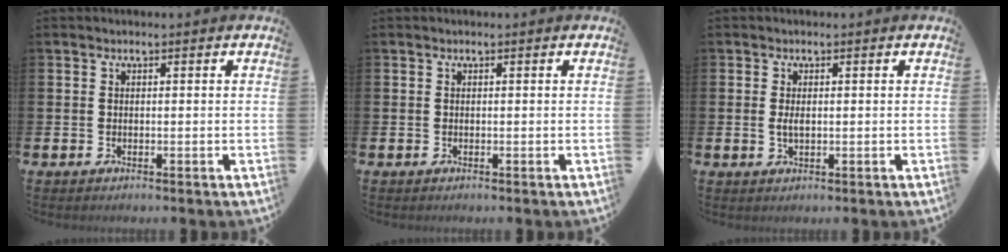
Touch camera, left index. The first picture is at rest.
{"total": 0.0}
{"total": 1.6, "force": [0.1, 0.7, 1.5], "torque": [-0.025, 0.001, -0.001]}